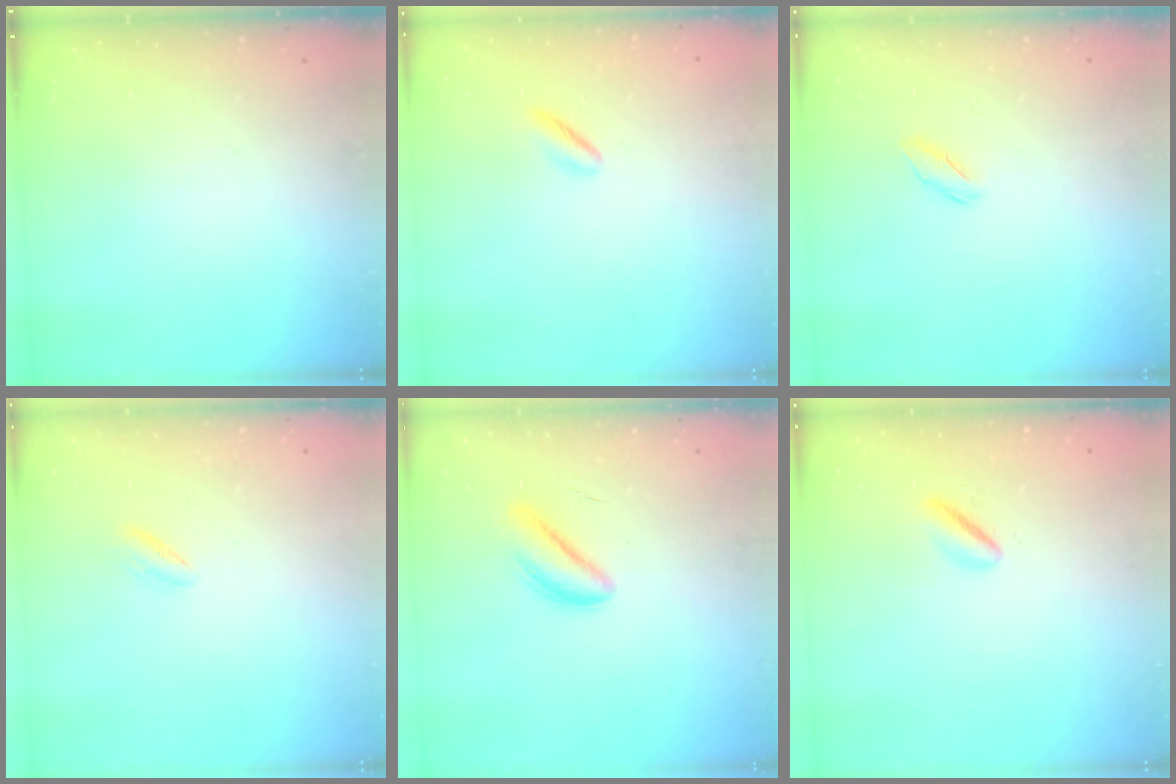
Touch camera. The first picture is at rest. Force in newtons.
{"total": 1.2, "press": 1.0, "slide": 0.6}
{"total": 2.2, "press": 2.1, "slide": 0.7}
{"total": 1.6, "press": 1.4, "slide": 0.8}
{"total": 4.8, "press": 4.7, "slide": 1.2}
{"total": 2.7, "press": 2.6, "slide": 0.7}